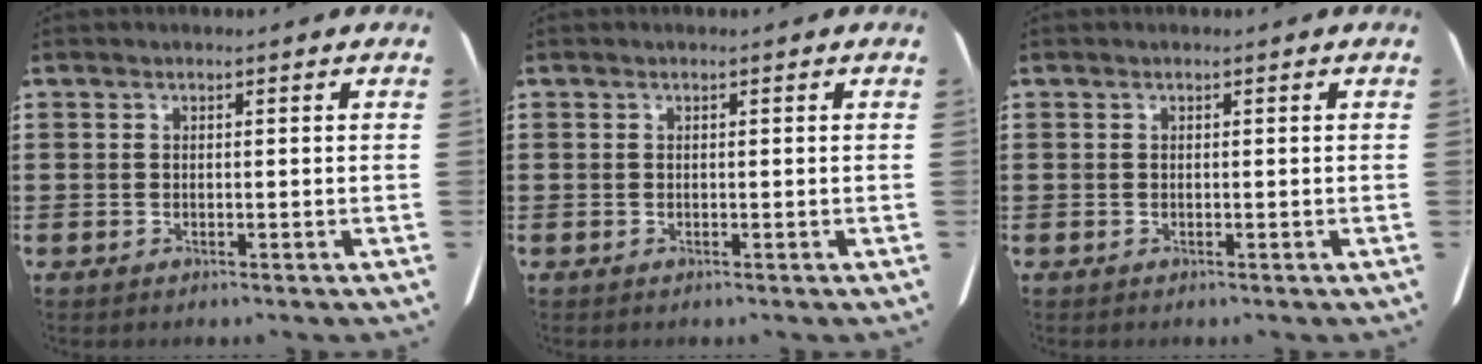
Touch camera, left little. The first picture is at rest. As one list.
[{"total": 0.0}, {"total": 0.0}]